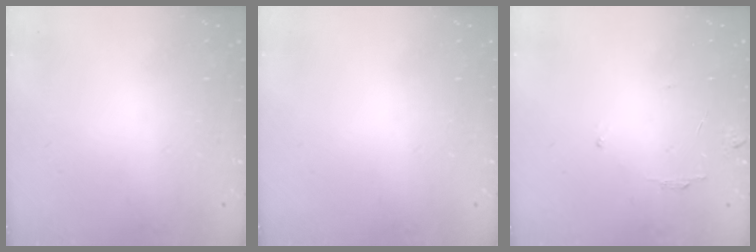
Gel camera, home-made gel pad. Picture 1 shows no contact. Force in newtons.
{"total": 0.0}
{"total": 5.4, "press": 5.4, "slide": 0.5}